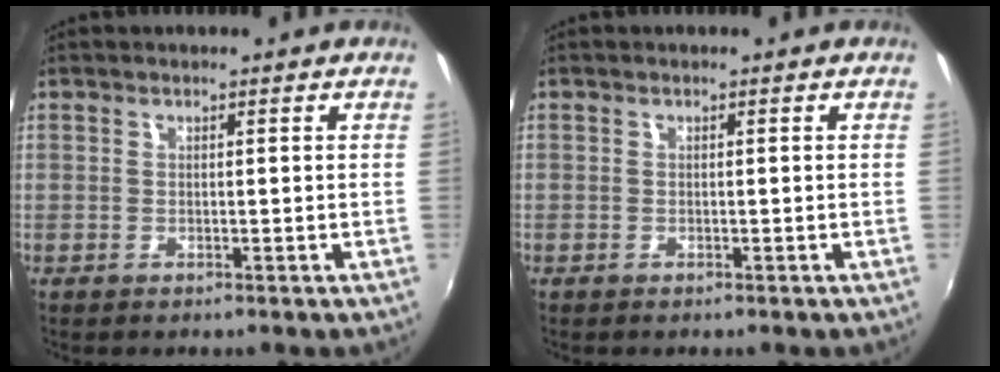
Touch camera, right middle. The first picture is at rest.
{"total": 0.0}